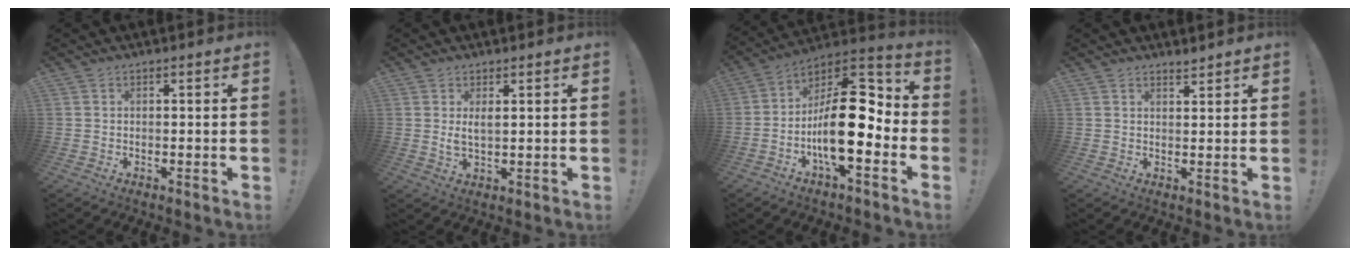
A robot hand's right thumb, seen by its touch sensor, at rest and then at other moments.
{"total": 3.1, "force": [1.2, 1.1, 2.7], "torque": [-0.040, -0.010, 0.017]}
{"total": 20.8, "force": [-3.6, 9.2, 18.3], "torque": [-0.304, 0.018, -0.053]}
{"total": 2.0, "force": [1.9, 0.3, 0.4], "torque": [-0.002, -0.014, 0.034]}